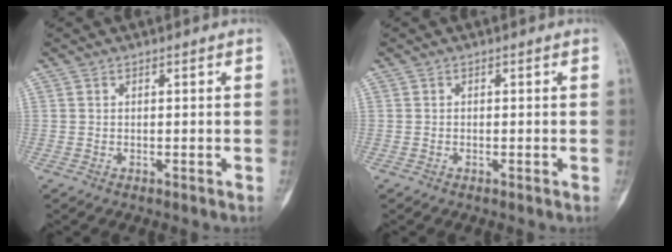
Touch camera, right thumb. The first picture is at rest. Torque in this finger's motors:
{"motor_torque": [-0.36, 0.07, -0.28, -0.14, -0.05]}